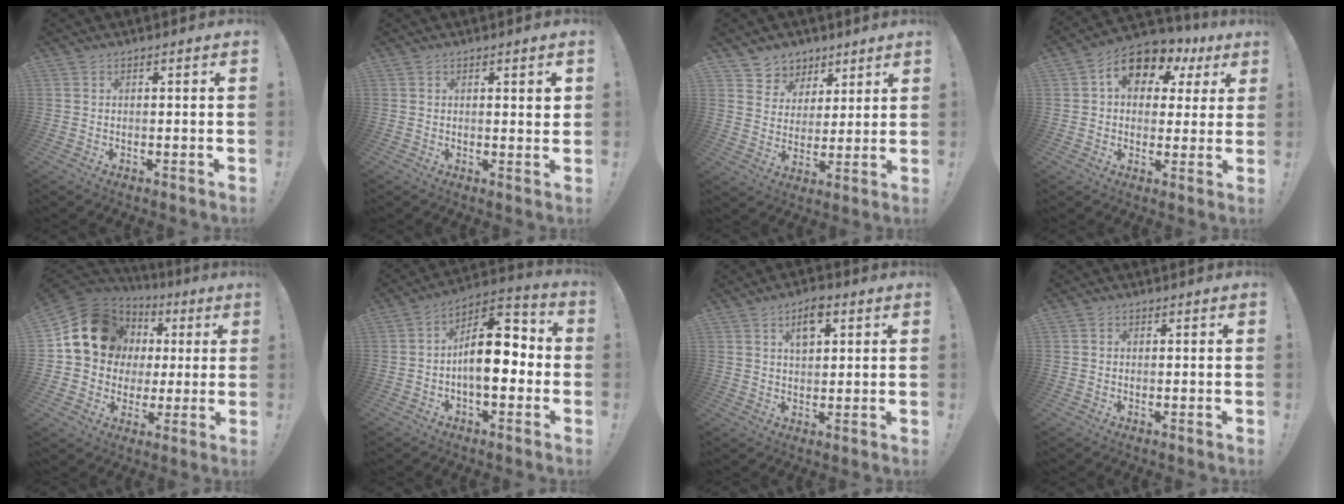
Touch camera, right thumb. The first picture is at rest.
{"total": 1.9, "force": [1.1, 0.5, 1.4], "torque": [-0.005, -0.007, 0.013]}
{"total": 7.4, "force": [4.3, 6.0, 0.6], "torque": [-0.008, -0.039, 0.087]}
{"total": 12.1, "force": [4.8, 8.4, 7.2], "torque": [-0.105, -0.017, 0.089]}
{"total": 17.3, "force": [5.3, 14.5, 7.9], "torque": [-0.105, -0.014, 0.122]}
{"total": 14.6, "force": [-1.0, 7.9, 12.3], "torque": [-0.190, 0.015, -0.012]}
{"total": 6.5, "force": [3.0, 3.6, 4.5], "torque": [-0.060, -0.006, 0.049]}
{"total": 0.6, "force": [0.0, 0.5, 0.2], "torque": [-0.005, 0.004, 0.000]}